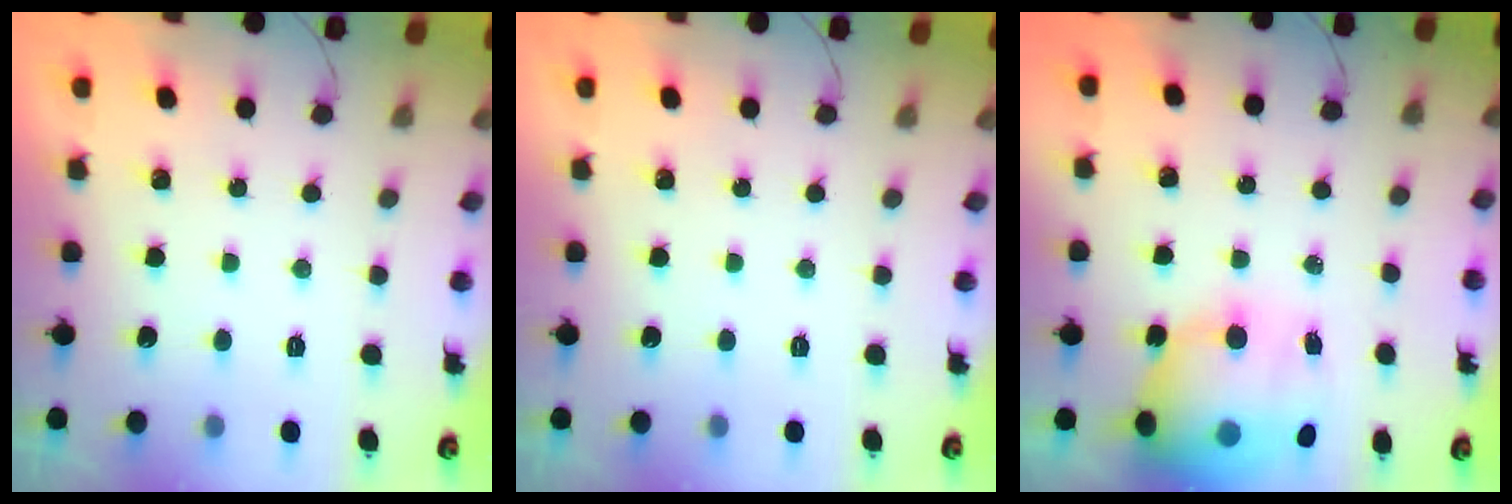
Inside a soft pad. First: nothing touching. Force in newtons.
{"total": 0.0}
{"total": 17.2, "press": 16.7, "slide": 4.2}